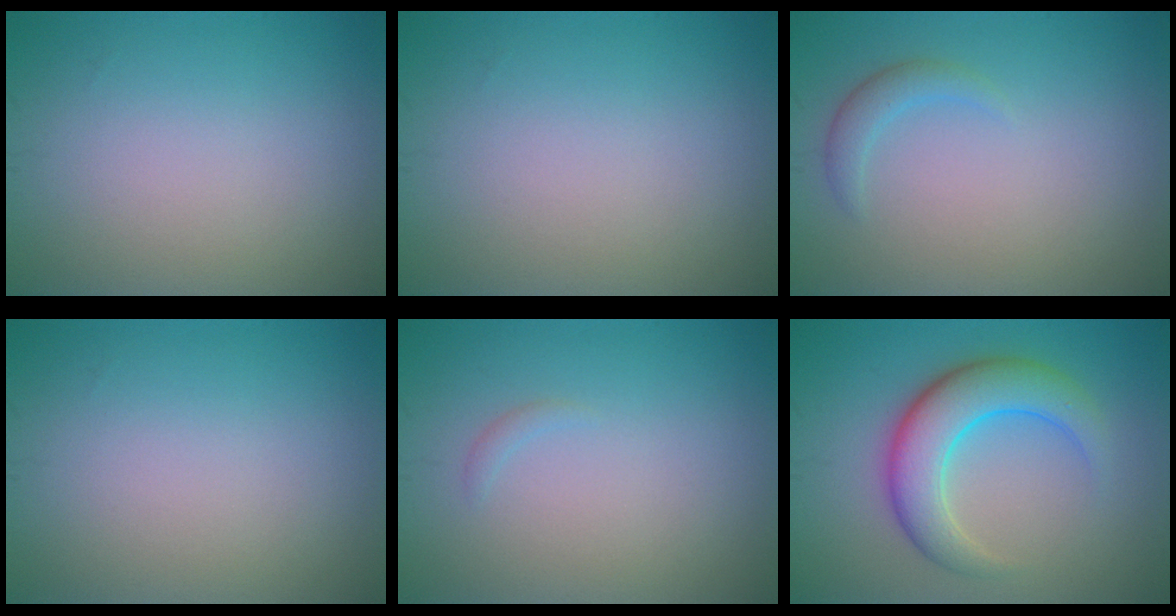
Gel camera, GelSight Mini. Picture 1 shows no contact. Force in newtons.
{"total": 0.0}
{"total": 1.5, "press": 1.5, "slide": 0.1}
{"total": 0.0}
{"total": 0.5, "press": 0.5, "slide": 0.1}
{"total": 6.2, "press": 6.2, "slide": 0.1}